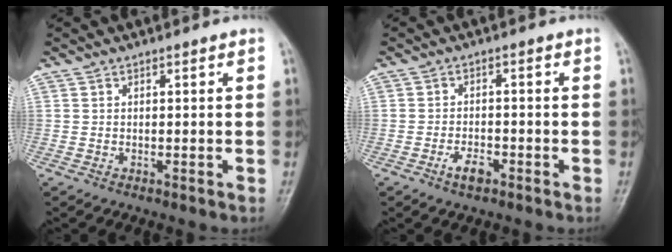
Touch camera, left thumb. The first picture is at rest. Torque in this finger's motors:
{"motor_torque": [-0.45, 0.52, 0.13, 0.06, 0.00]}